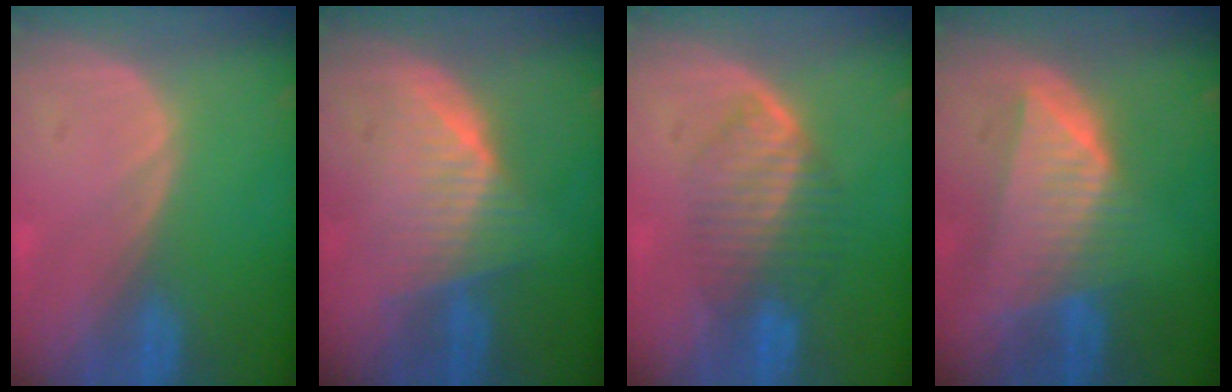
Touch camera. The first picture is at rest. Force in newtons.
{"total": 6.7, "press": 6.3, "slide": 2.2}
{"total": 6.5, "press": 6.2, "slide": 1.8}
{"total": 8.0, "press": 7.3, "slide": 3.4}